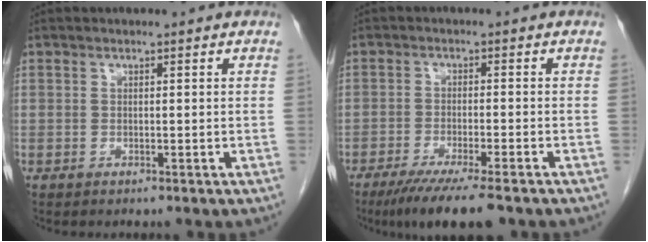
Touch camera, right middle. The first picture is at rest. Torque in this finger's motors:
{"motor_torque": [0.24, -0.23, 0.14, 0.06]}